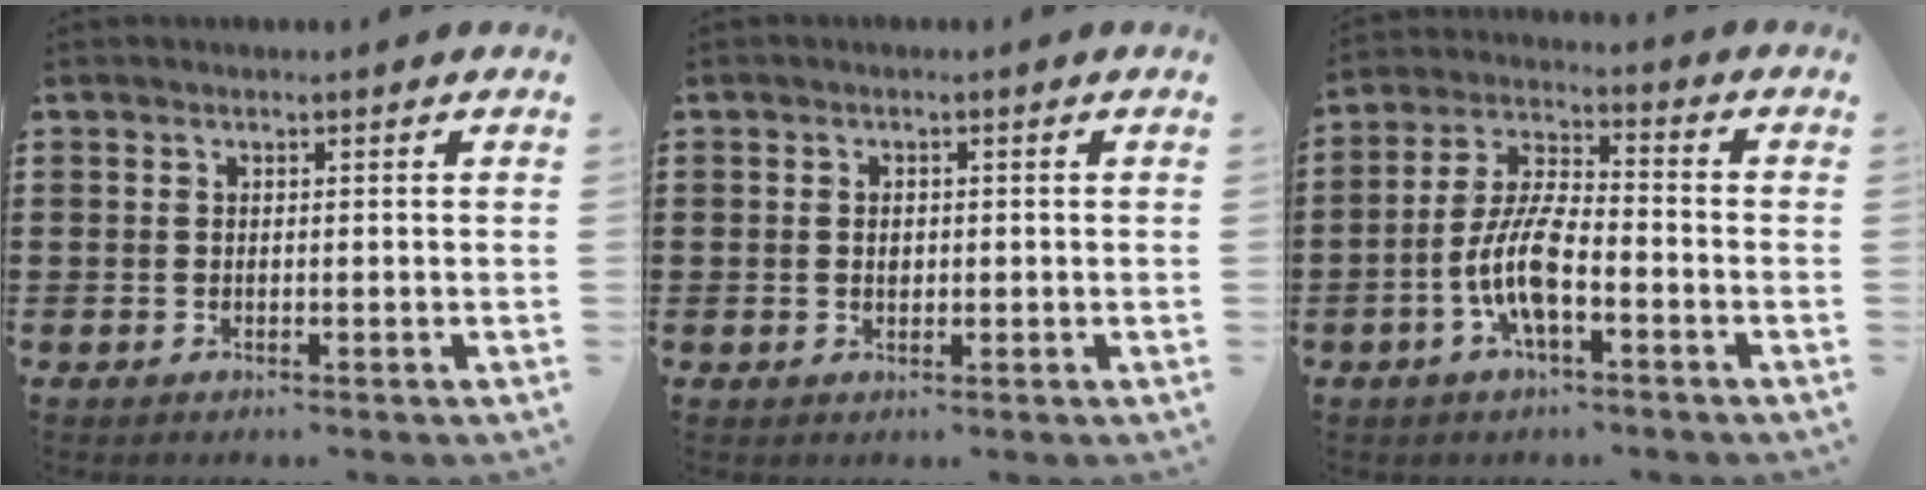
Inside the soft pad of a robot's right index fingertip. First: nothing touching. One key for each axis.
{"total": 1.4, "fx": 0.1, "fy": 0.8, "fz": 1.2, "tx": -0.025, "ty": 0.005, "tz": 0.001}
{"total": 9.1, "fx": -3.3, "fy": 3.1, "fz": 7.9, "tx": -0.186, "ty": -0.009, "tz": -0.068}